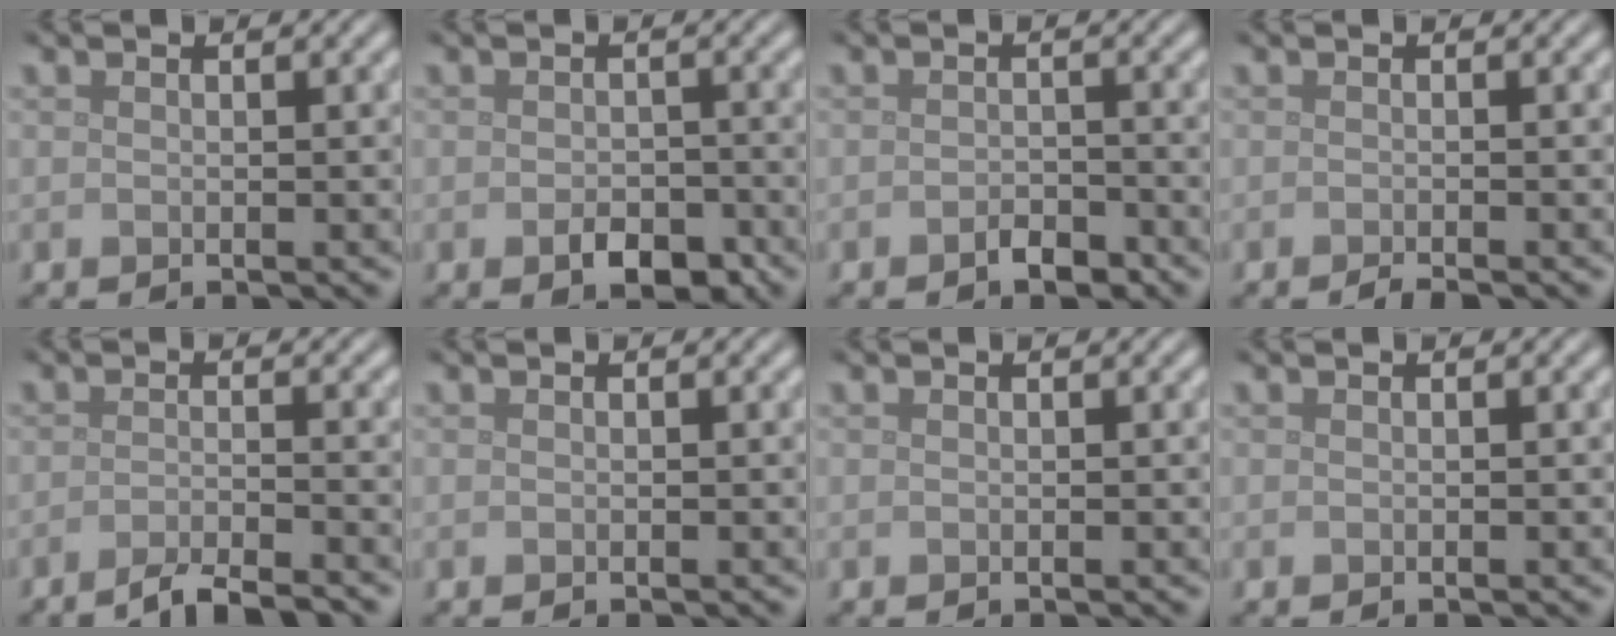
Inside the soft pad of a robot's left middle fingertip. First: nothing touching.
{"total": 2.6, "force": [-1.0, 1.6, 1.8], "torque": [-0.033, -0.005, -0.017]}
{"total": 1.4, "force": [-0.9, 0.7, 0.8], "torque": [-0.017, 0.000, -0.018]}
{"total": 0.8, "force": [-0.6, 0.0, 0.5], "torque": [-0.007, -0.003, -0.014]}
{"total": 3.2, "force": [-2.6, 0.4, 1.7], "torque": [-0.025, -0.002, -0.056]}
{"total": 0.0}
{"total": 0.0}
{"total": 0.0}